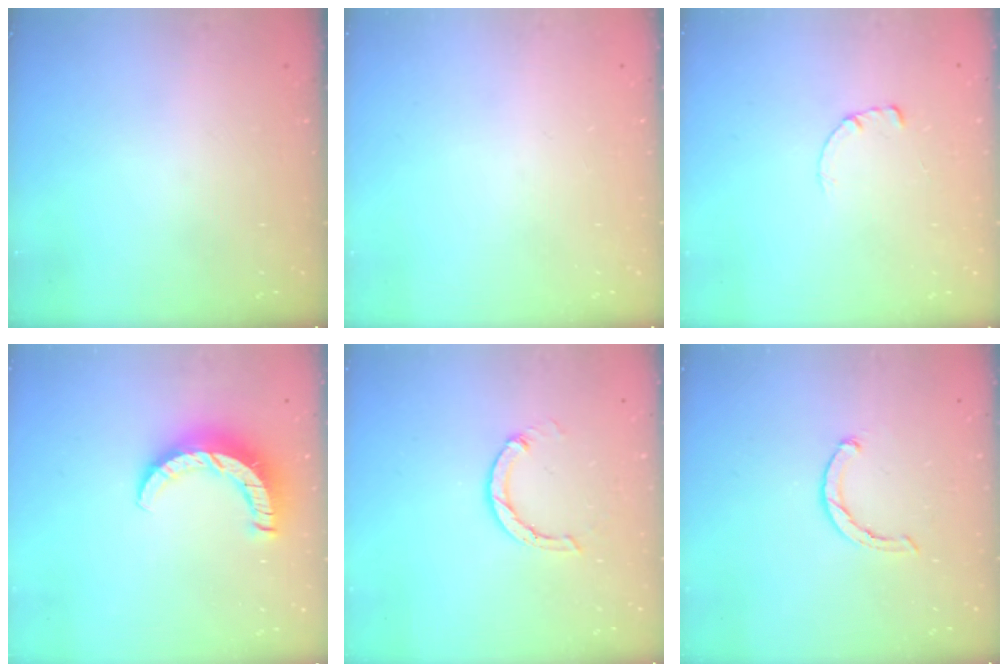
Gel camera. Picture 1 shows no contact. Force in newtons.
{"total": 0.0}
{"total": 0.7, "press": 0.7, "slide": 0.2}
{"total": 9.4, "press": 9.4, "slide": 0.8}
{"total": 4.4, "press": 4.3, "slide": 0.5}
{"total": 2.3, "press": 2.2, "slide": 0.5}